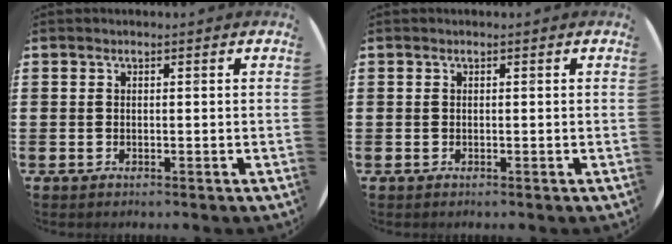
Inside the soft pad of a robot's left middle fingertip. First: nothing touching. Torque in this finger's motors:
{"motor_torque": [0.00, 0.00, 0.00, -0.01]}